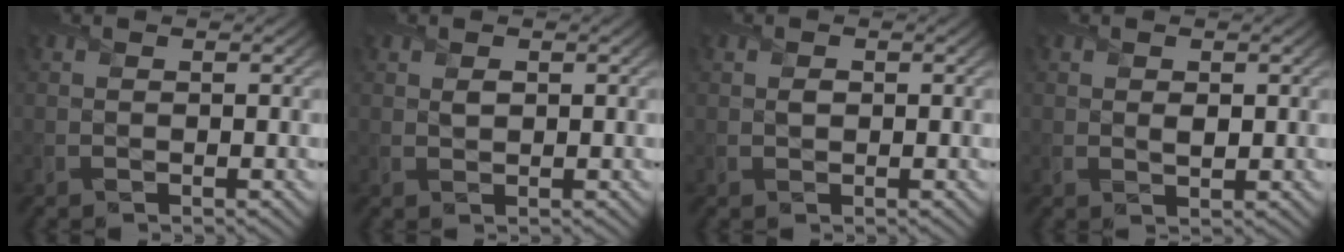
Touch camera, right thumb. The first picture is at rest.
{"total": 0.9, "force": [0.4, 0.7, 0.5], "torque": [-0.011, -0.004, 0.009]}
{"total": 0.8, "force": [0.1, 0.6, 0.4], "torque": [-0.009, -0.003, 0.000]}
{"total": 1.4, "force": [0.3, 1.0, 0.9], "torque": [-0.020, -0.006, 0.006]}